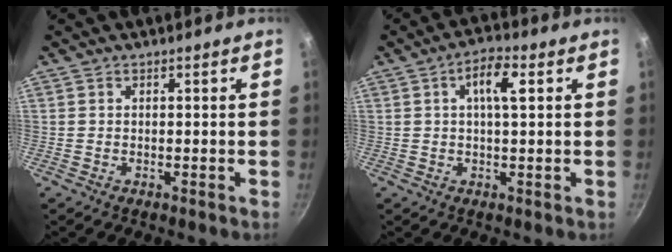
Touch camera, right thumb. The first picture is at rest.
{"total": 5.6, "force": [1.5, 1.8, 5.1], "torque": [-0.090, 0.010, 0.021]}